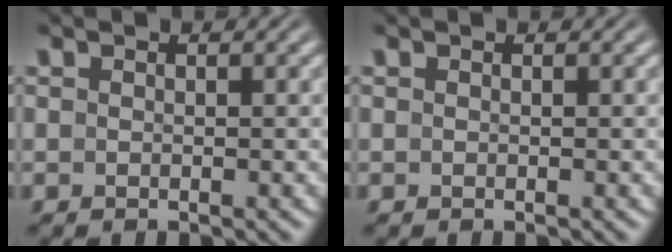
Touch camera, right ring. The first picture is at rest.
{"total": 0.0}